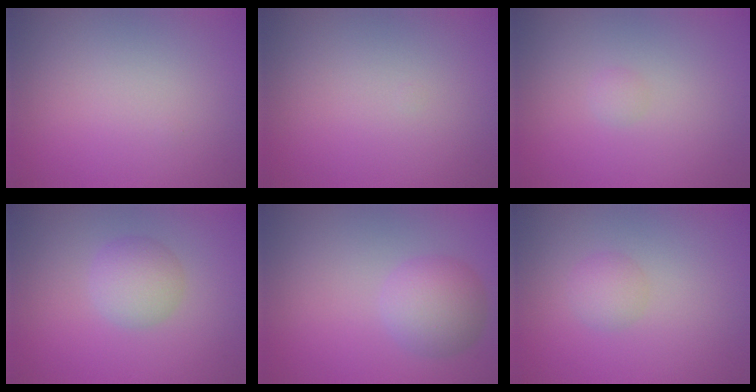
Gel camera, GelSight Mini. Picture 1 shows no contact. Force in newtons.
{"total": 0.0}
{"total": 0.6, "press": 0.6, "slide": 0.0}
{"total": 3.0, "press": 3.0, "slide": 0.0}
{"total": 4.2, "press": 4.2, "slide": 0.1}
{"total": 1.5, "press": 1.5, "slide": 0.0}